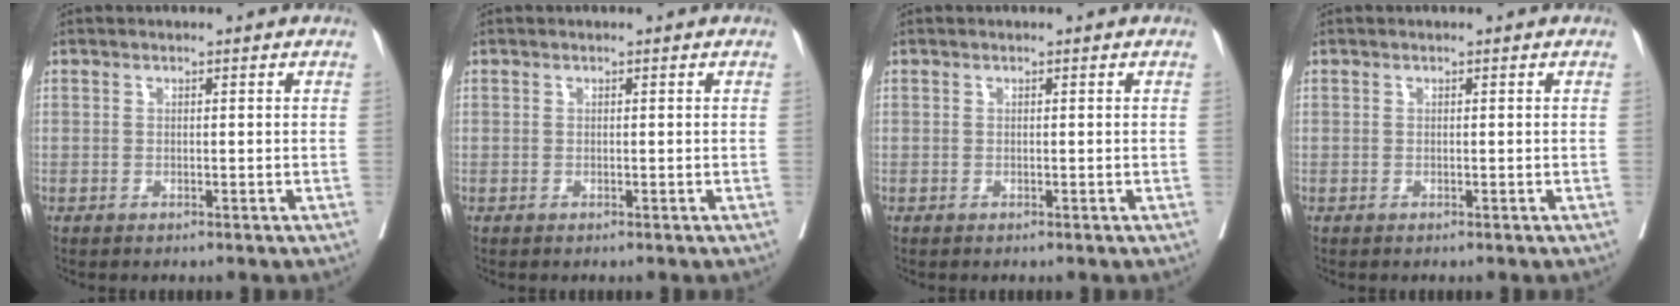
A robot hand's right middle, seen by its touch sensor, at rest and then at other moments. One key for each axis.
{"total": 0.0}
{"total": 0.0}
{"total": 0.0}